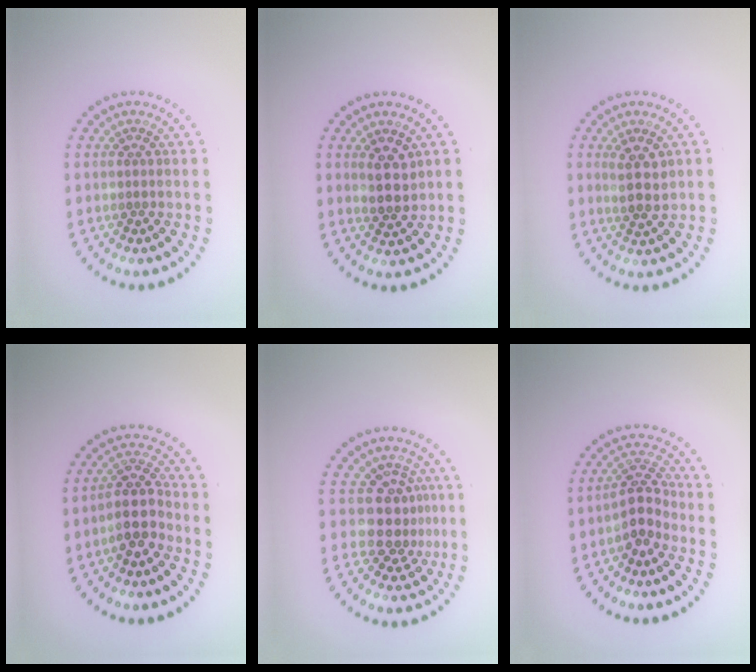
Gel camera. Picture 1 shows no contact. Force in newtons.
{"total": 2.6, "press": 2.4, "slide": 0.9}
{"total": 2.5, "press": 2.3, "slide": 0.9}
{"total": 3.5, "press": 2.9, "slide": 1.9}
{"total": 3.4, "press": 2.5, "slide": 2.3}
{"total": 3.2, "press": 2.9, "slide": 1.5}